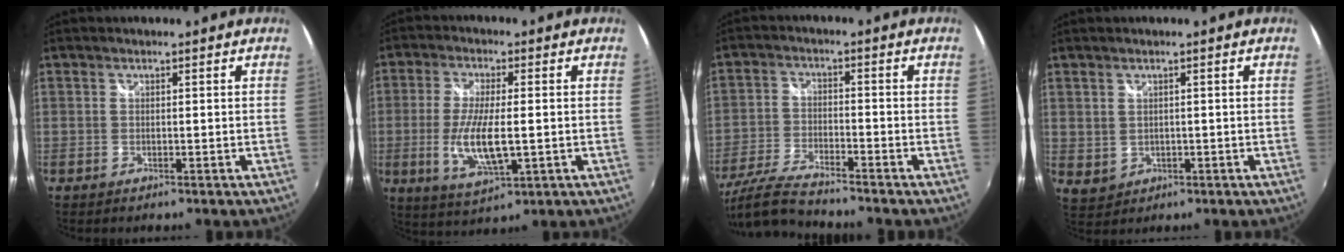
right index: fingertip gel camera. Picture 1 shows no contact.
{"total": 10.5, "force": [-1.8, 2.9, 9.9], "torque": [-0.196, -0.017, -0.028]}
{"total": 10.1, "force": [-8.9, 1.3, 4.6], "torque": [-0.112, -0.017, -0.176]}
{"total": 3.1, "force": [0.9, 2.5, 1.6], "torque": [-0.028, -0.002, 0.026]}